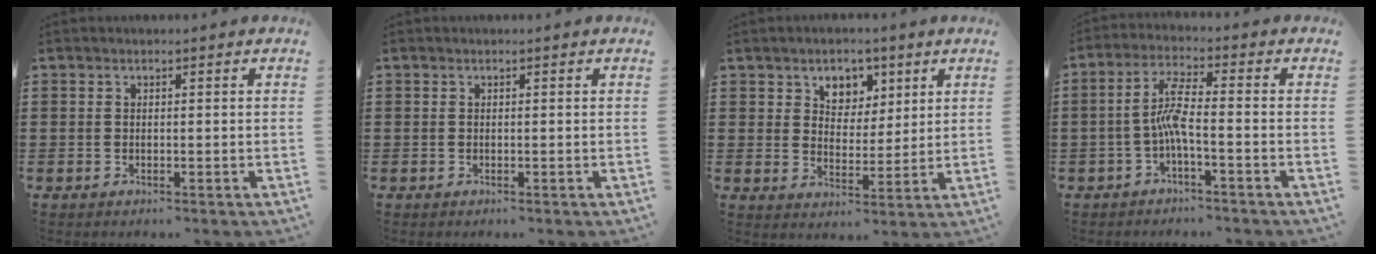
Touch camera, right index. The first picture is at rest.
{"total": 0.0}
{"total": 4.9, "force": [2.9, 3.7, 1.2], "torque": [-0.038, 0.005, 0.050]}
{"total": 5.2, "force": [-1.8, 0.8, 4.8], "torque": [-0.103, 0.001, -0.038]}